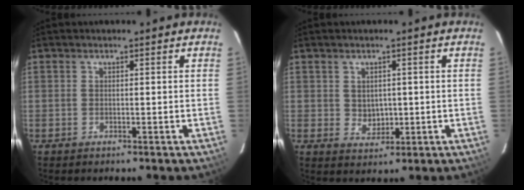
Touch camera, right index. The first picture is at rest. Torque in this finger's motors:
{"motor_torque": [0.07, 0.07, 0.04, 0.00]}